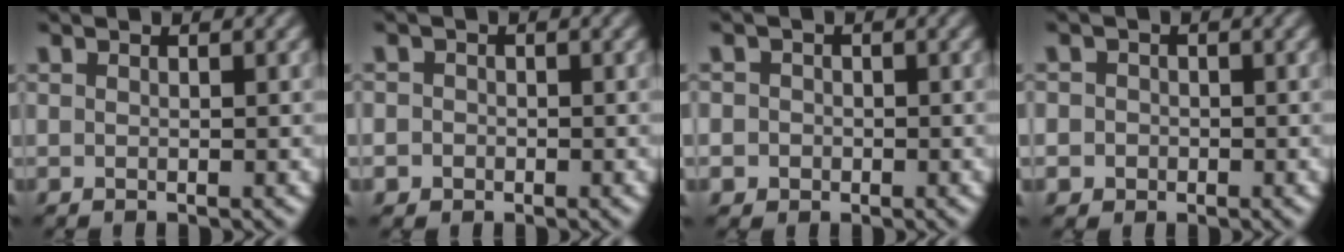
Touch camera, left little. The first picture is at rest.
{"total": 1.4, "force": [-0.2, 1.3, 0.3], "torque": [0.014, 0.003, -0.012]}
{"total": 2.0, "force": [-0.1, 2.0, 0.5], "torque": [0.014, 0.008, -0.020]}
{"total": 2.2, "force": [-0.1, 2.1, 0.5], "torque": [0.014, 0.009, -0.021]}